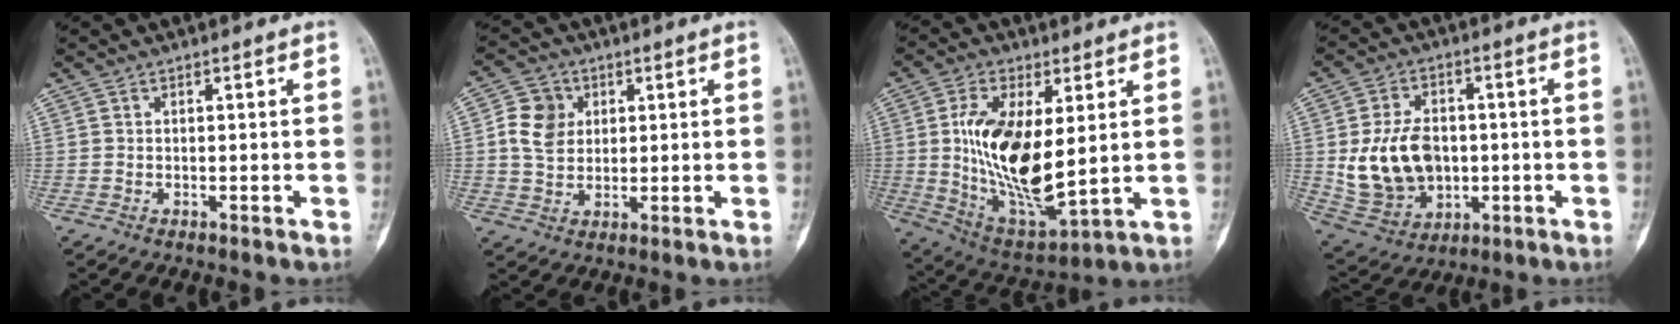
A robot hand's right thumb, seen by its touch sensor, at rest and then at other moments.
{"total": 7.5, "force": [1.6, 6.1, 3.9], "torque": [-0.055, 0.002, 0.029]}
{"total": 18.5, "force": [2.5, 8.3, 16.3], "torque": [-0.289, -0.026, 0.059]}
{"total": 14.4, "force": [-0.3, 10.5, 9.9], "torque": [-0.156, 0.002, 0.014]}